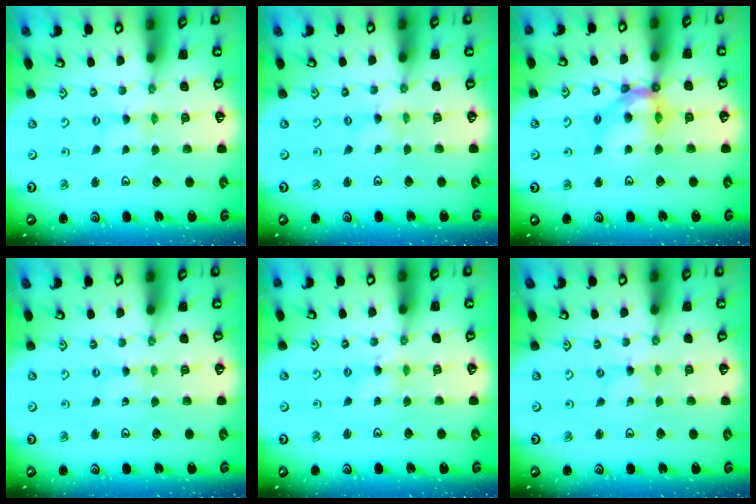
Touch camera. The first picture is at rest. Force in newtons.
{"total": 0.0}
{"total": 11.4, "press": 11.3, "slide": 1.6}
{"total": 0.0}
{"total": 3.3, "press": 3.3, "slide": 0.4}
{"total": 0.0}